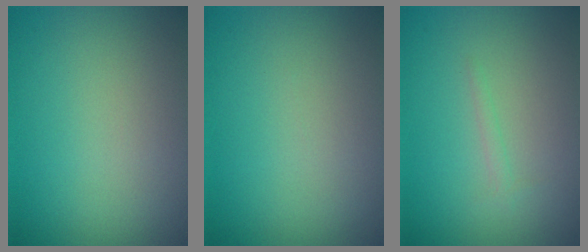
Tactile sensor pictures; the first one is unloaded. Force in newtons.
{"total": 0.0}
{"total": 0.7, "press": 0.7, "slide": 0.1}